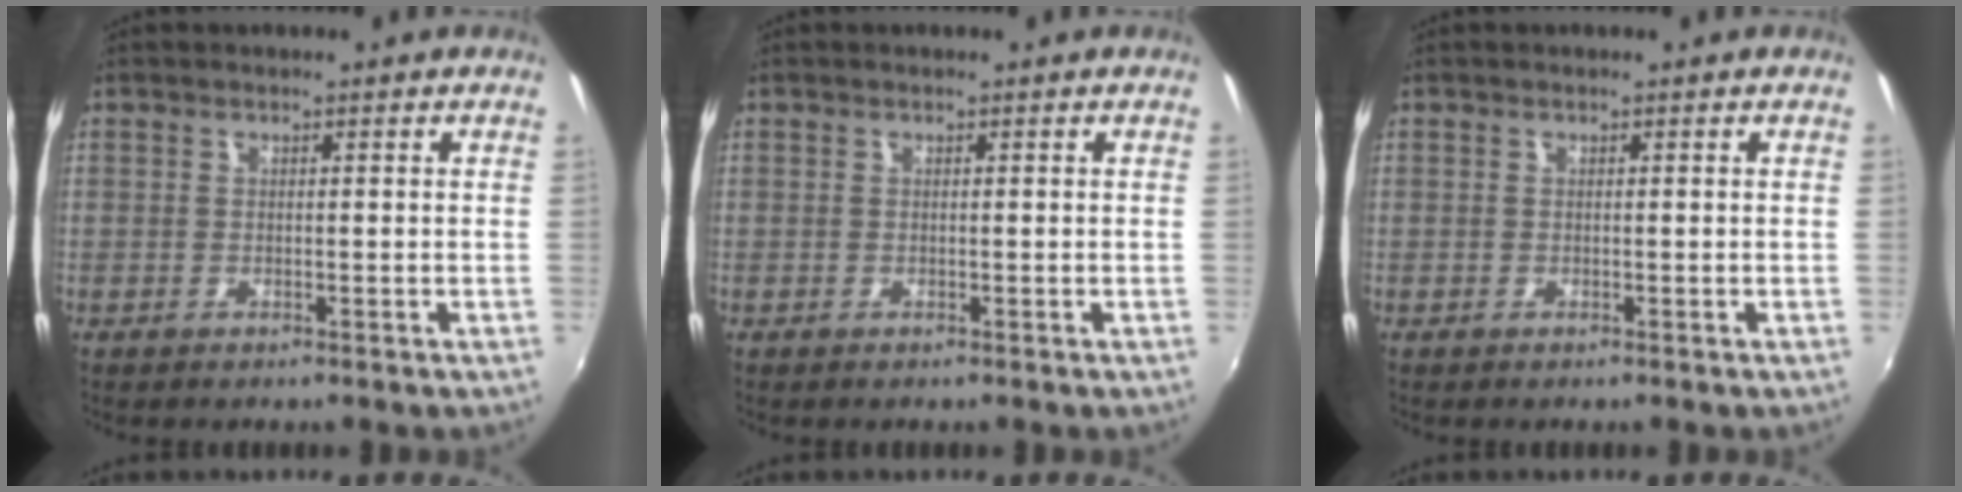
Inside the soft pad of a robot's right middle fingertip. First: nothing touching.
{"total": 0.0}
{"total": 0.0}